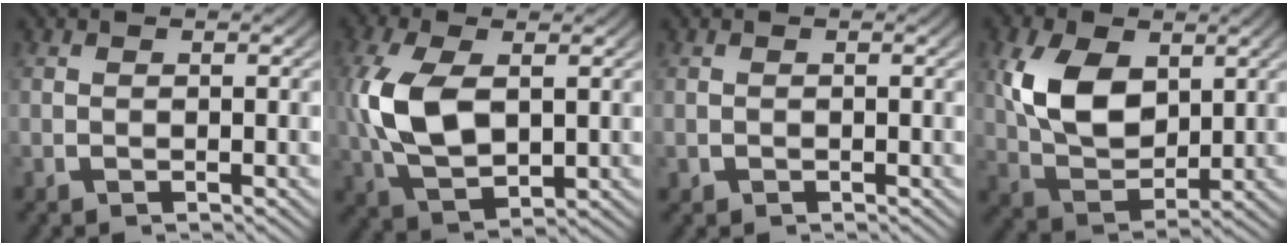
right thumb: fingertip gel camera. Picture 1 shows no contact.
{"total": 8.4, "force": [0.3, 5.2, 6.6], "torque": [-0.177, -0.025, 0.022]}
{"total": 0.6, "force": [-0.2, 0.5, 0.0], "torque": [-0.003, -0.007, 0.001]}
{"total": 8.5, "force": [1.0, 5.6, 6.3], "torque": [-0.147, -0.034, 0.033]}